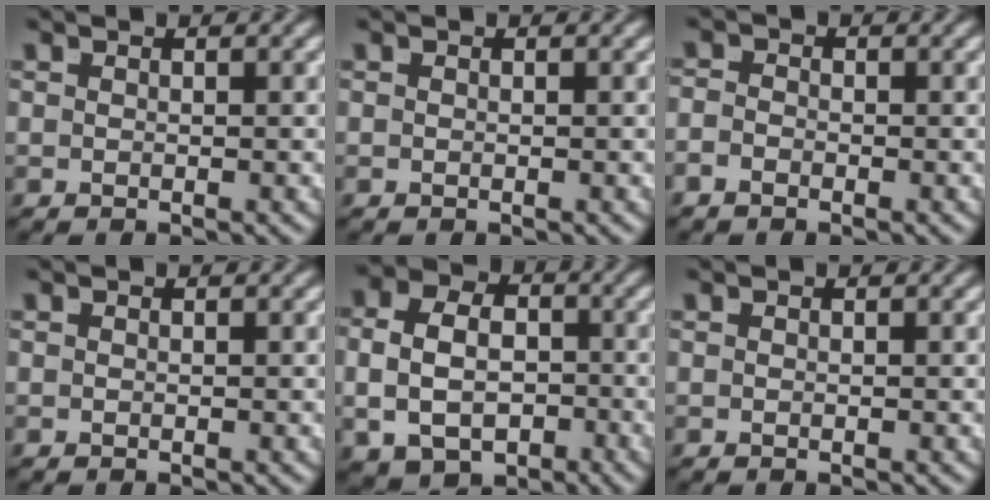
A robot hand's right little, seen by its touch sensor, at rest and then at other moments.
{"total": 0.0}
{"total": 1.4, "force": [-1.2, 0.6, 0.3], "torque": [-0.001, -0.011, -0.021]}
{"total": 0.0}
{"total": 7.3, "force": [-2.1, 5.6, 4.3], "torque": [-0.067, -0.025, -0.026]}
{"total": 0.0}